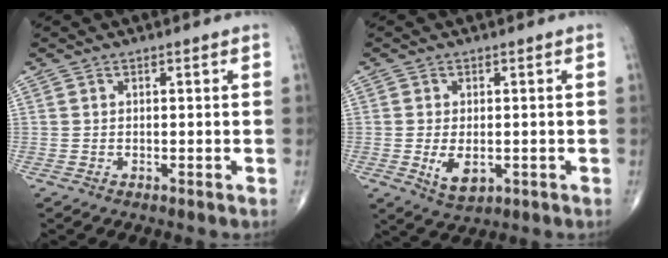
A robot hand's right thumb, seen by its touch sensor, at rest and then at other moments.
{"total": 5.1, "force": [-1.1, 2.9, 4.1], "torque": [-0.067, -0.009, -0.010]}